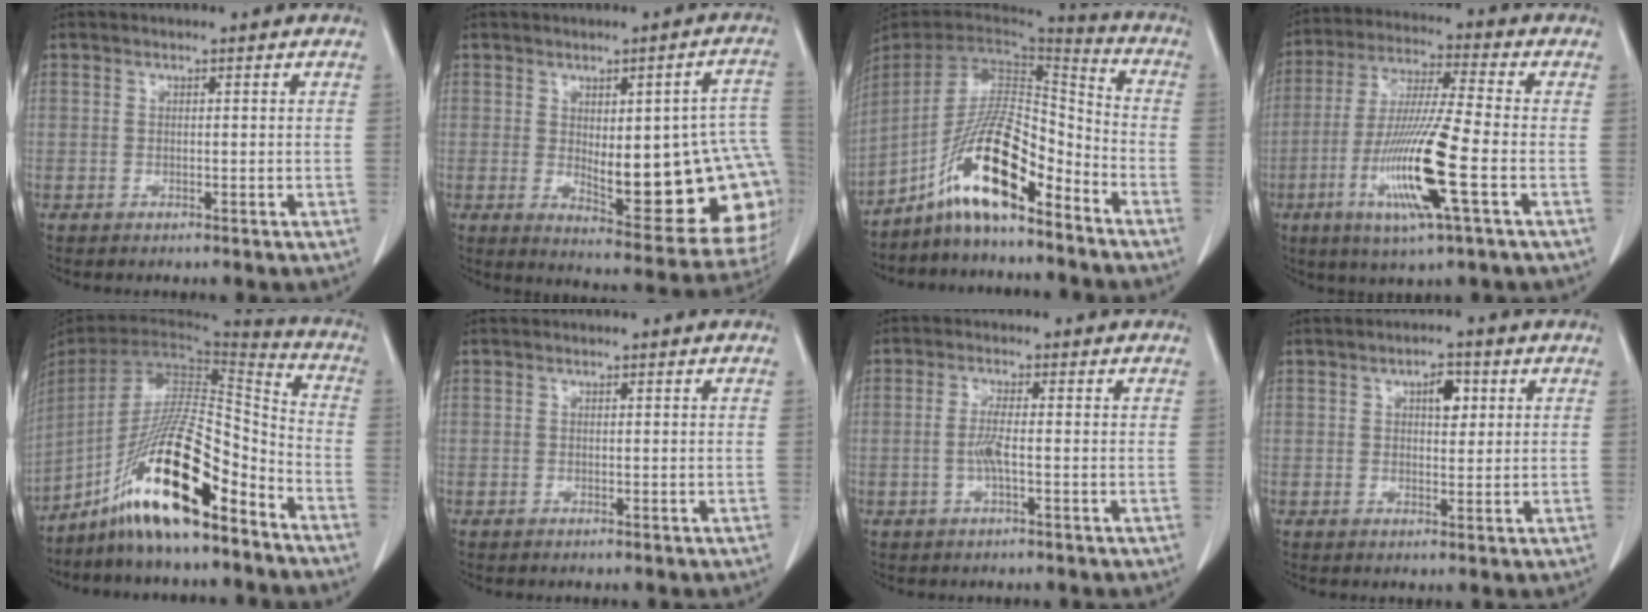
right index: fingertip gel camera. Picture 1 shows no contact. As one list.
[{"total": 20.7, "force": [-1.8, 6.2, 19.7], "torque": [-0.164, 0.017, 0.002]}, {"total": 13.8, "force": [-8.9, 2.7, 10.2], "torque": [-0.192, 0.014, -0.162]}, {"total": 14.8, "force": [-4.7, 0.1, 14.0], "torque": [-0.285, -0.022, -0.092]}, {"total": 18.2, "force": [-12.1, 2.5, 13.3], "torque": [-0.271, -0.004, -0.221]}, {"total": 0.0}, {"total": 2.9, "force": [-0.6, 0.1, 2.9], "torque": [-0.063, -0.002, -0.014]}, {"total": 3.4, "force": [1.2, 1.6, 2.8], "torque": [-0.041, 0.004, 0.017]}]